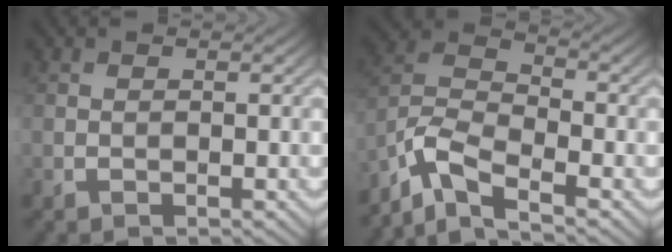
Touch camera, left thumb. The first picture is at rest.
{"total": 8.0, "force": [-6.1, 2.4, 4.7], "torque": [-0.099, -0.002, -0.141]}